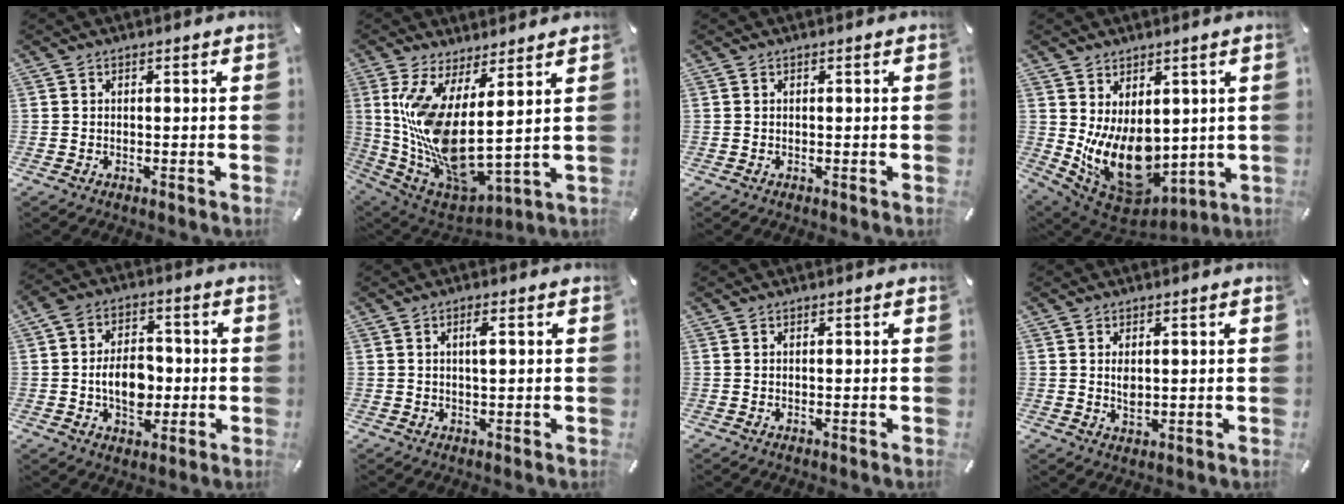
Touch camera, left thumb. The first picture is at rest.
{"total": 13.6, "force": [3.6, 4.6, 12.3], "torque": [-0.278, -0.068, 0.061]}
{"total": 0.0}
{"total": 14.2, "force": [-0.5, 10.4, 9.7], "torque": [-0.169, -0.031, 0.007]}
{"total": 10.1, "force": [-1.2, 7.4, 6.7], "torque": [-0.117, 0.008, -0.020]}
{"total": 2.7, "force": [0.6, 0.8, 2.5], "torque": [-0.043, 0.001, 0.006]}
{"total": 0.0}
{"total": 3.0, "force": [0.7, 1.5, 2.5], "torque": [-0.046, -0.006, 0.005]}